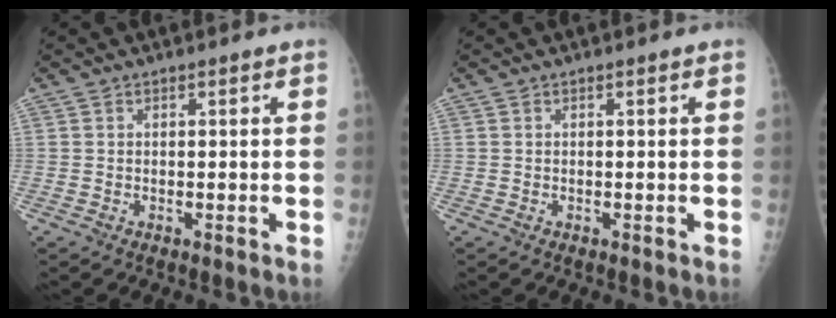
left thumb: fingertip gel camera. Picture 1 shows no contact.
{"total": 0.0}